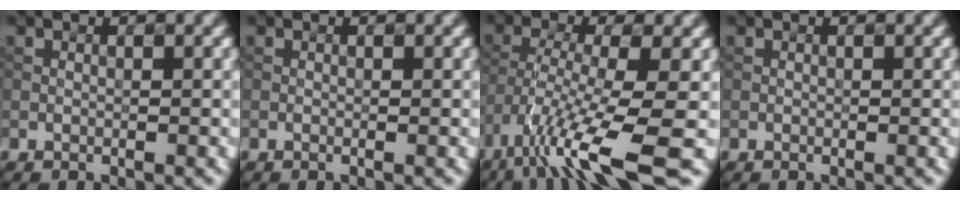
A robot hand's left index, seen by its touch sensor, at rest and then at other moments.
{"total": 0.0}
{"total": 9.5, "force": [-5.1, 1.9, 7.8], "torque": [-0.148, -0.009, -0.086]}
{"total": 0.0}